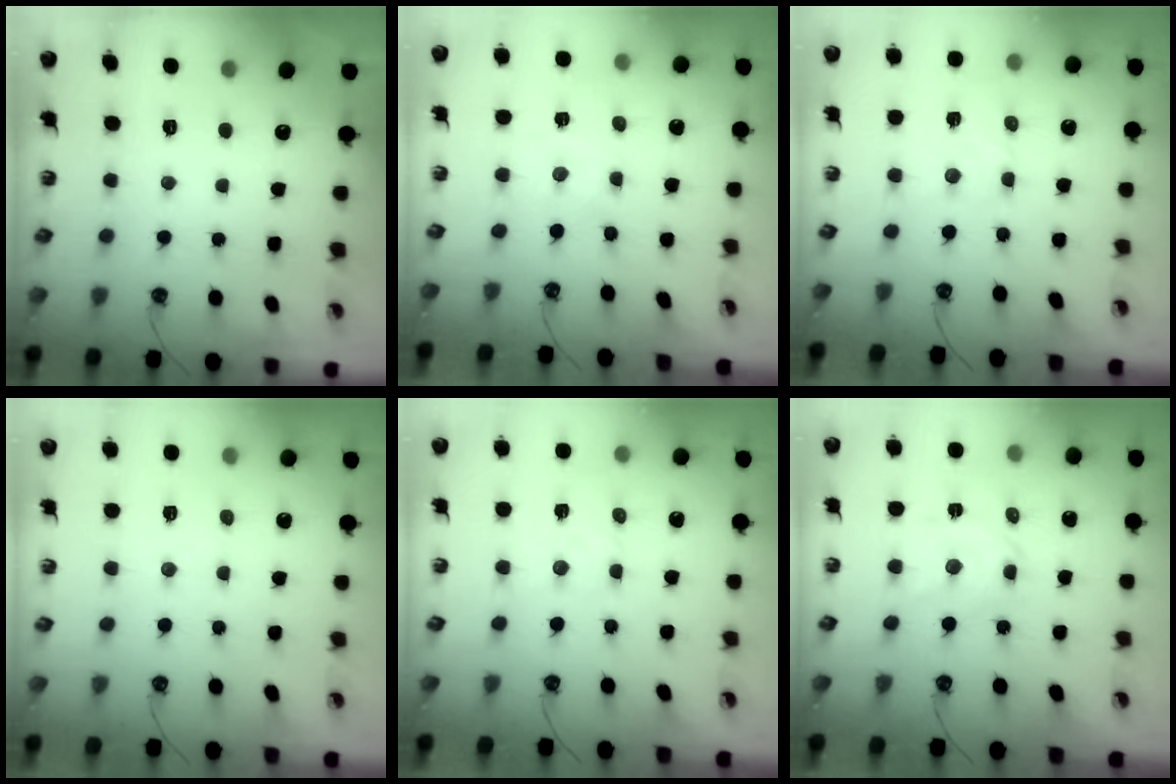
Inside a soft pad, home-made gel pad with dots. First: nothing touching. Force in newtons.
{"total": 0.0}
{"total": 2.5, "press": 2.5, "slide": 0.4}
{"total": 1.9, "press": 1.9, "slide": 0.3}
{"total": 2.5, "press": 2.5, "slide": 0.4}
{"total": 8.2, "press": 8.1, "slide": 1.2}